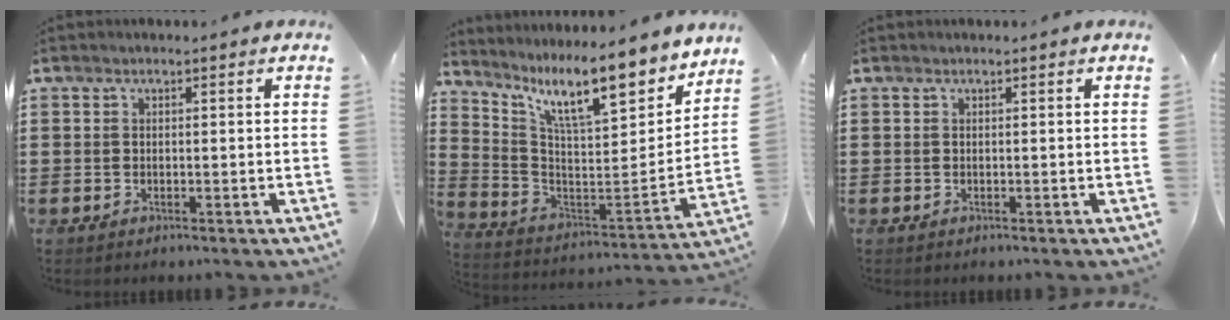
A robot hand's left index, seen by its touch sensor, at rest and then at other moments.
{"total": 11.7, "force": [8.2, 2.2, 8.0], "torque": [-0.161, -0.053, 0.132]}
{"total": 0.0}